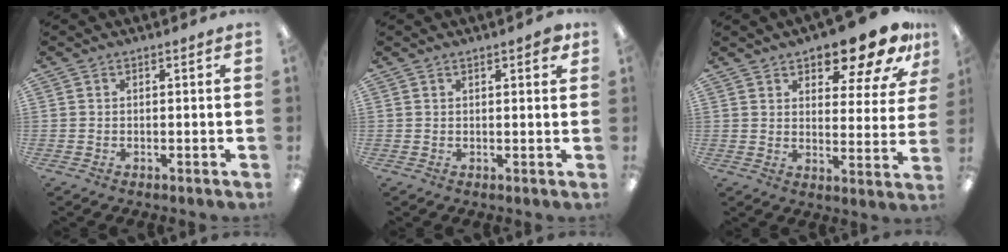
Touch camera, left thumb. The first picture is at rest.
{"total": 2.5, "force": [1.6, 0.6, 1.8], "torque": [-0.021, -0.004, 0.024]}
{"total": 14.5, "force": [11.4, 5.1, 7.2], "torque": [-0.106, -0.073, 0.195]}